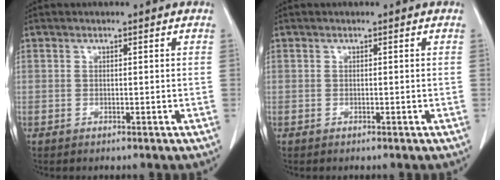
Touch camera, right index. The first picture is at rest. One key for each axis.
{"total": 0.0}